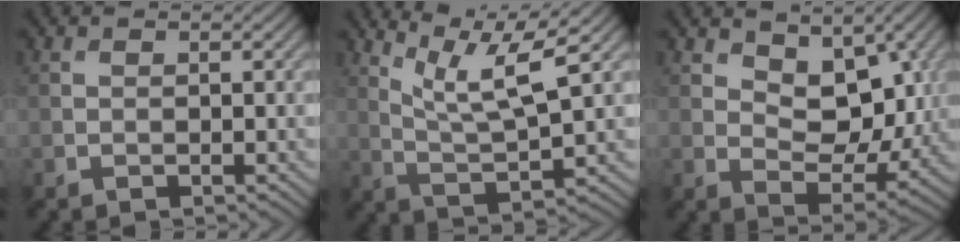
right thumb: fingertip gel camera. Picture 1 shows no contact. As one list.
[{"total": 8.5, "force": [5.1, 1.6, 6.6], "torque": [-0.138, 0.003, 0.103]}, {"total": 7.9, "force": [3.8, 4.6, 5.3], "torque": [-0.095, -0.014, 0.061]}]